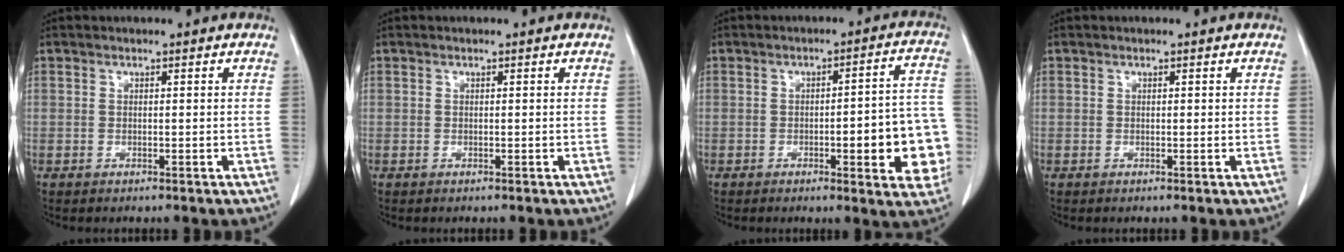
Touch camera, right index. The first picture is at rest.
{"total": 0.0}
{"total": 12.1, "force": [-2.7, 2.6, 11.5], "torque": [-0.118, 0.020, -0.032]}
{"total": 0.0}